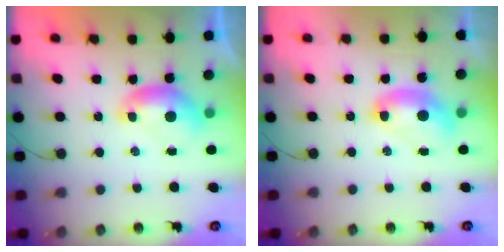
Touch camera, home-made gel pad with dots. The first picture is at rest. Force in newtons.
{"total": 2.6, "press": 2.6, "slide": 0.1}